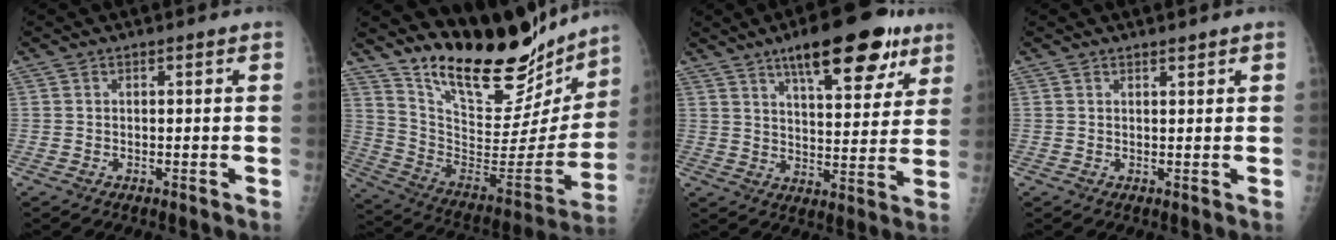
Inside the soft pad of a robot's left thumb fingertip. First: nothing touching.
{"total": 26.6, "force": [22.0, 8.5, 12.3], "torque": [-0.162, -0.123, 0.340]}
{"total": 23.8, "force": [14.7, 8.1, 16.8], "torque": [-0.219, -0.048, 0.233]}
{"total": 0.9, "force": [0.8, 0.1, 0.3], "torque": [-0.004, -0.007, 0.014]}